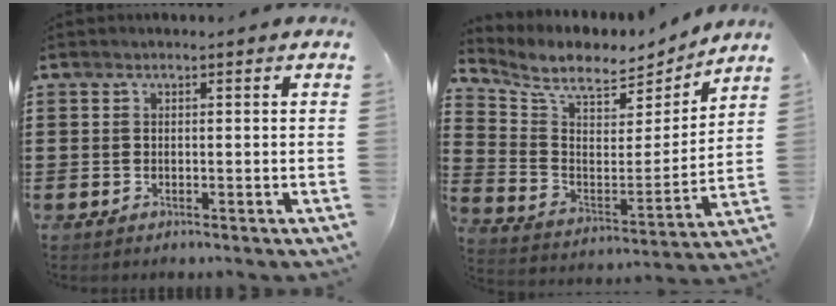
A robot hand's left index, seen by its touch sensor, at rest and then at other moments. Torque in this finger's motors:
{"motor_torque": [1.09, -1.05, 0.15, 0.07]}